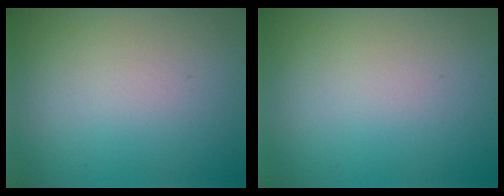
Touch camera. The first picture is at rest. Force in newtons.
{"total": 0.0}